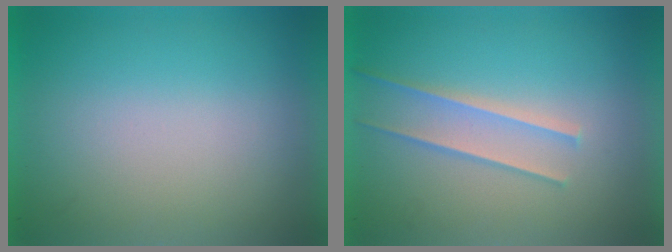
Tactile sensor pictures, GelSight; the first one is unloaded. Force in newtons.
{"total": 1.5}